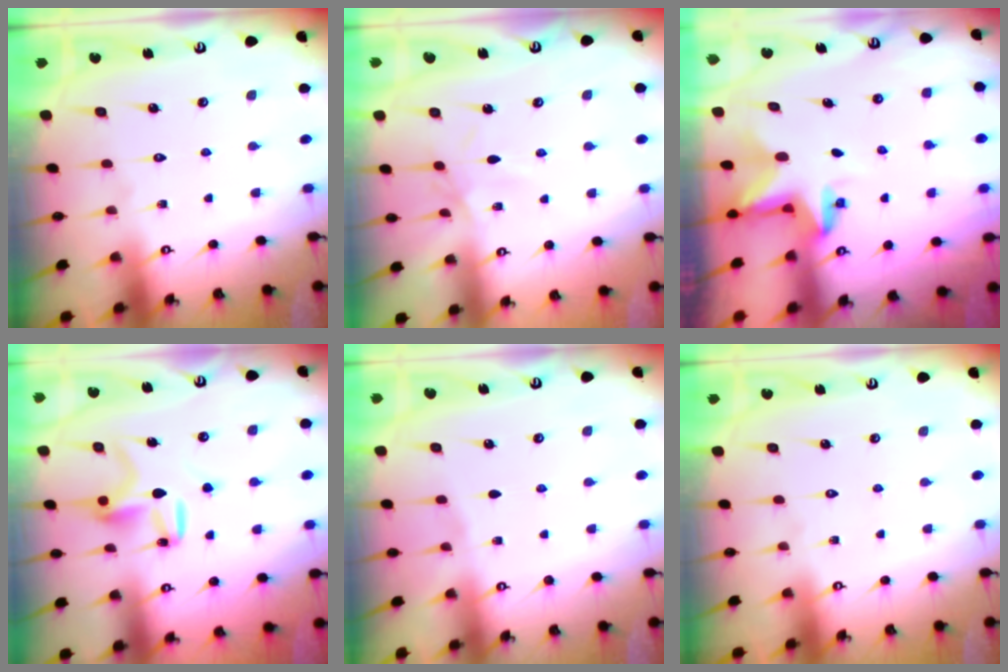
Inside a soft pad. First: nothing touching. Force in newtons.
{"total": 2.5, "press": 2.5, "slide": 0.6}
{"total": 2.9, "press": 2.9, "slide": 0.2}
{"total": 9.7, "press": 9.7, "slide": 0.2}
{"total": 2.1, "press": 2.1, "slide": 0.3}
{"total": 0.0}